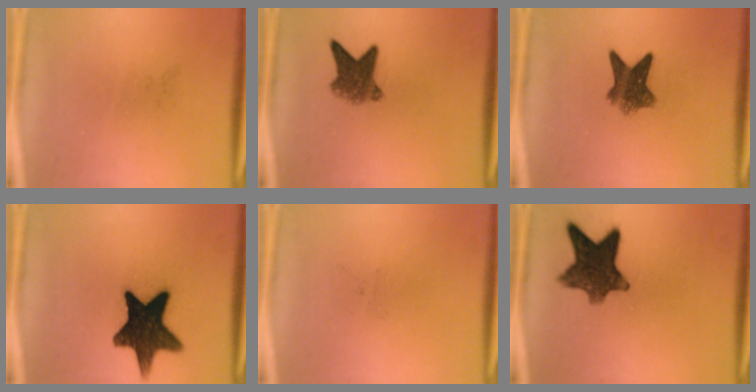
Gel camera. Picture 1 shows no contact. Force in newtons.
{"total": 5.6}
{"total": 6.5}
{"total": 15.5}
{"total": 0.0}
{"total": 10.6}